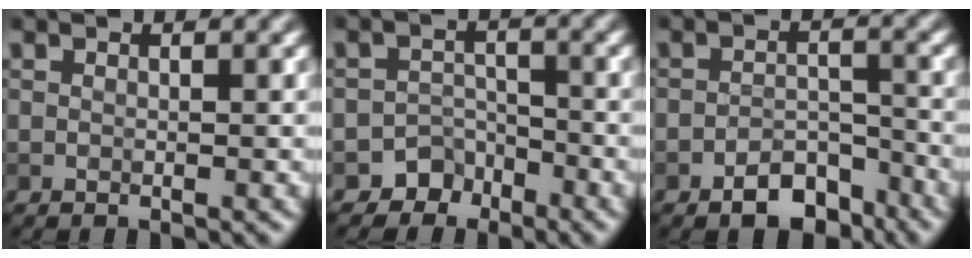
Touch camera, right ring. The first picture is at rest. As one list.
[{"total": 3.5, "force": [-2.6, 2.4, -0.1], "torque": [0.033, 0.009, -0.037]}, {"total": 4.1, "force": [-2.9, 2.2, 1.9], "torque": [-0.021, 0.004, -0.050]}]